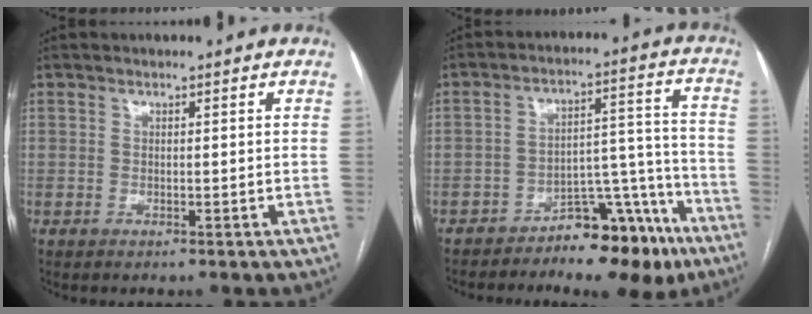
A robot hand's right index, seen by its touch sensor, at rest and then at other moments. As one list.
[{"total": 11.8, "force": [-8.5, 4.2, 7.0], "torque": [-0.076, 0.047, -0.128]}]